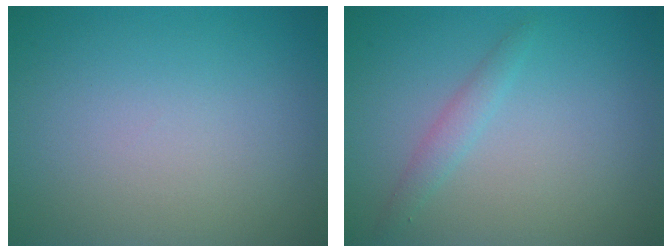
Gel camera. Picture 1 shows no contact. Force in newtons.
{"total": 1.4, "press": 1.4, "slide": 0.0}